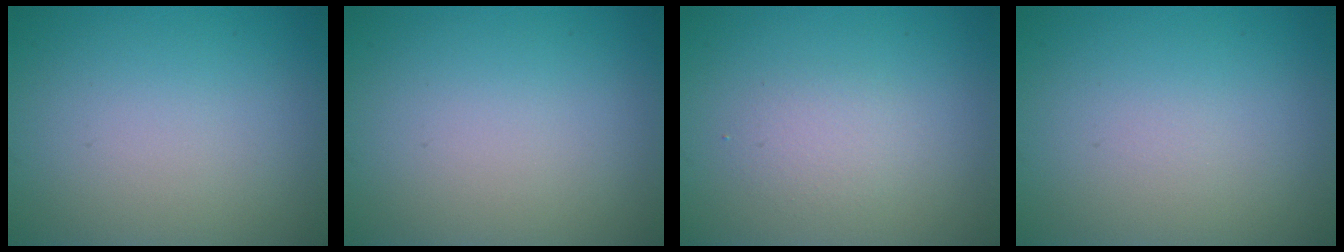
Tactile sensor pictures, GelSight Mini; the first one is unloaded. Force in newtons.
{"total": 0.0}
{"total": 1.5, "press": 1.5, "slide": 0.2}
{"total": 0.0}